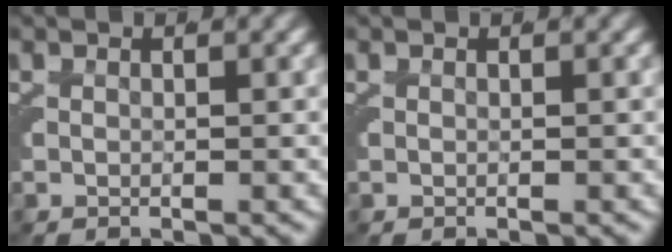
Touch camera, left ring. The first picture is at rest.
{"total": 0.0}